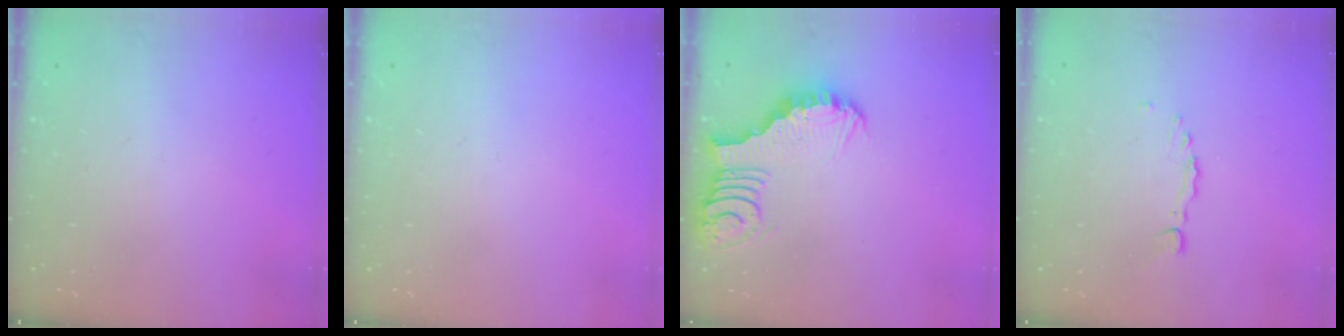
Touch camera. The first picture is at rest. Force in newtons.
{"total": 0.0}
{"total": 3.4, "press": 3.4, "slide": 0.2}
{"total": 0.0}